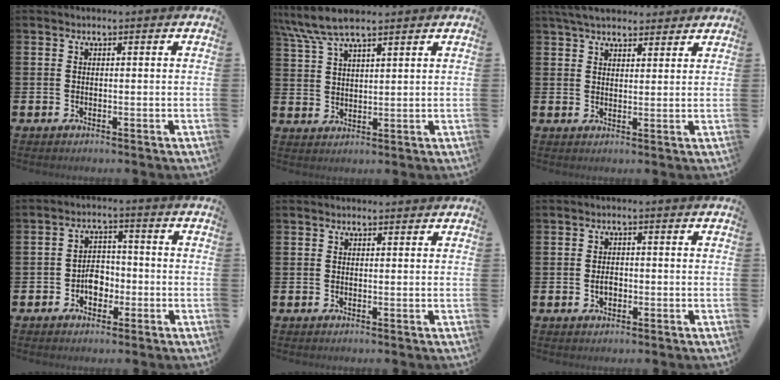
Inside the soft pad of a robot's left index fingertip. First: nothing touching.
{"total": 7.6, "force": [6.5, 1.8, 3.5], "torque": [-0.083, -0.016, 0.120]}
{"total": 5.2, "force": [4.8, 1.6, 1.3], "torque": [-0.035, -0.012, 0.089]}
{"total": 3.7, "force": [-1.3, 2.7, 2.1], "torque": [-0.032, 0.004, -0.030]}
{"total": 0.6, "force": [0.5, 0.2, 0.0], "torque": [0.010, -0.002, 0.007]}
{"total": 1.9, "force": [-0.4, 1.3, 1.4], "torque": [-0.015, 0.000, -0.011]}